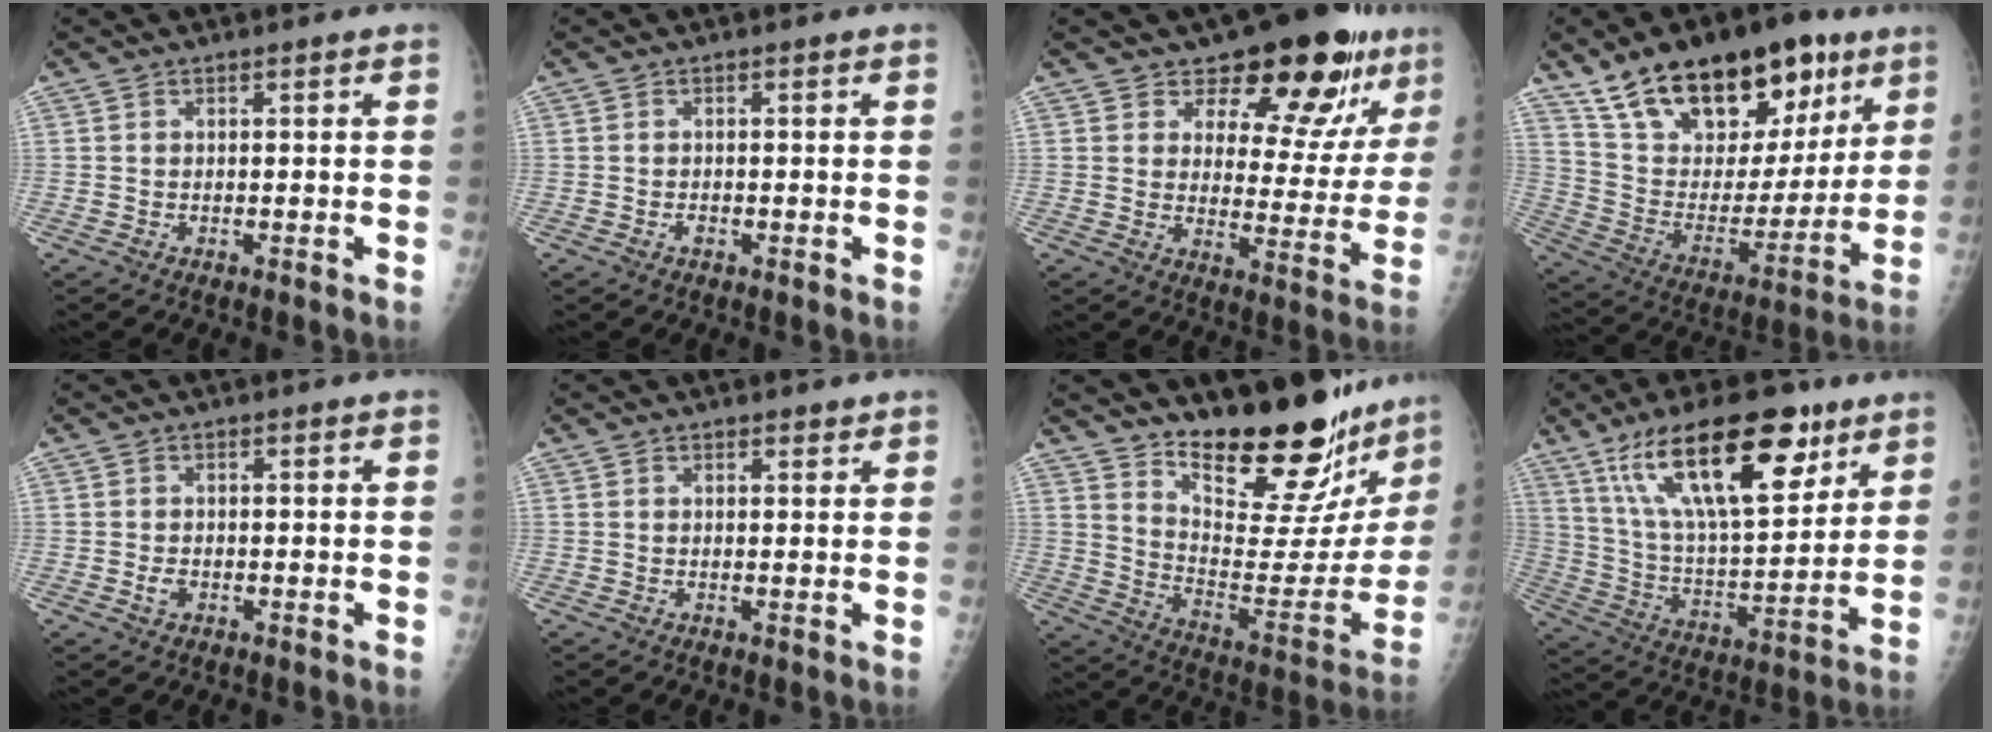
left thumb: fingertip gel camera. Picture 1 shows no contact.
{"total": 0.7, "force": [-0.3, 0.5, 0.5], "torque": [-0.007, 0.001, -0.006]}
{"total": 16.6, "force": [11.6, 7.6, 9.1], "torque": [-0.067, -0.084, 0.149]}
{"total": 26.7, "force": [16.5, 13.2, 16.3], "torque": [-0.222, -0.037, 0.278]}
{"total": 1.4, "force": [-0.4, 1.0, 1.0], "torque": [-0.016, 0.000, -0.007]}
{"total": 1.3, "force": [1.1, 0.6, 0.4], "torque": [0.003, -0.007, 0.014]}
{"total": 25.0, "force": [21.4, 6.6, 11.0], "torque": [-0.124, -0.166, 0.306]}
{"total": 24.5, "force": [13.7, 9.5, 18.0], "torque": [-0.275, -0.040, 0.242]}